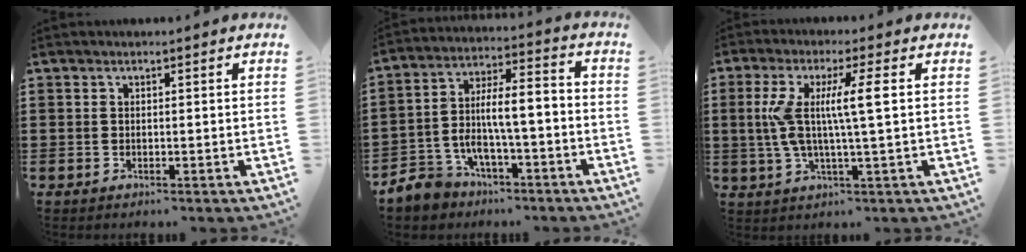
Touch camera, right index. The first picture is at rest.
{"total": 7.5, "force": [-3.1, 3.4, 6.0], "torque": [-0.129, -0.008, -0.063]}
{"total": 8.3, "force": [1.1, 0.5, 8.2], "torque": [-0.171, -0.006, 0.007]}